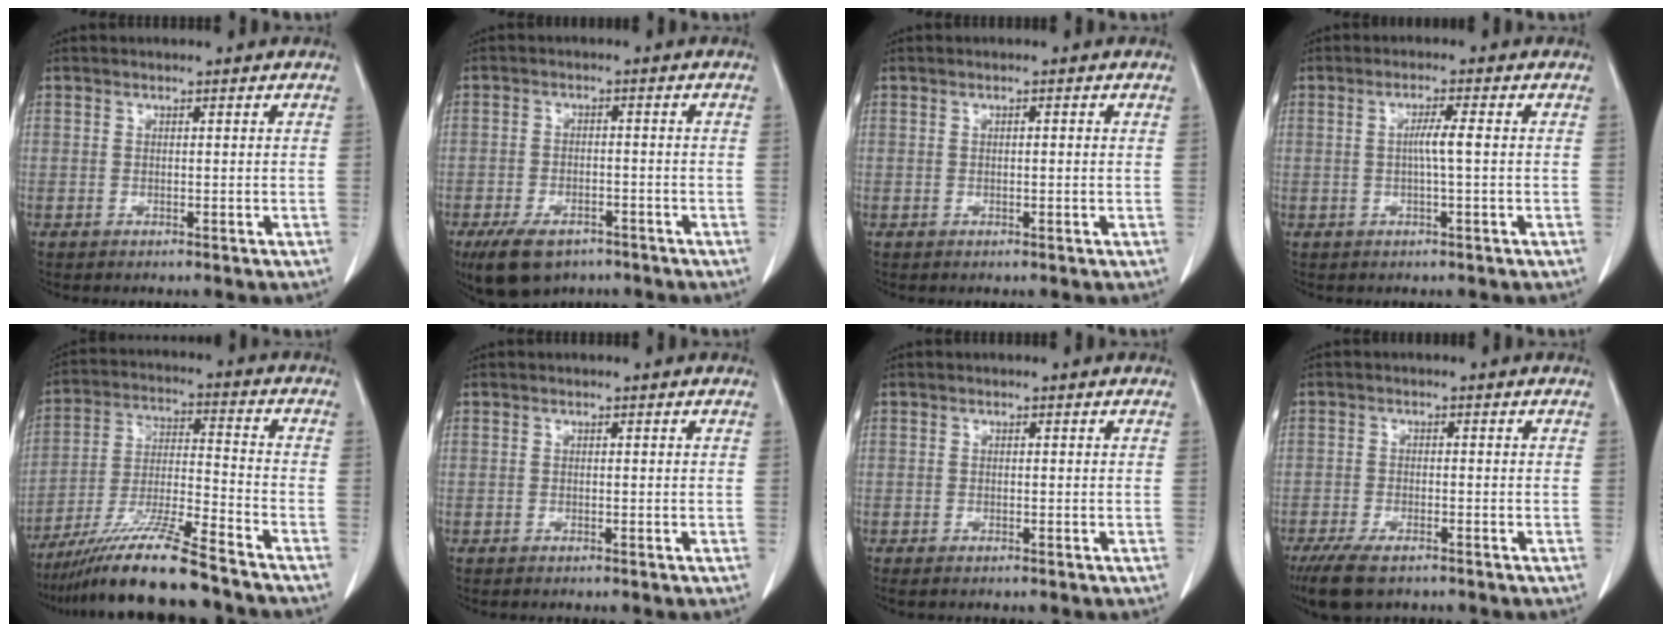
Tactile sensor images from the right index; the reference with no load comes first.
{"total": 9.2, "force": [-6.3, 4.7, 4.8], "torque": [-0.090, -0.002, -0.098]}
{"total": 1.4, "force": [0.3, 0.5, 1.3], "torque": [-0.031, 0.006, 0.007]}
{"total": 3.5, "force": [0.0, 0.2, 3.5], "torque": [-0.067, 0.003, 0.003]}
{"total": 16.7, "force": [-13.4, 0.9, 10.0], "torque": [-0.205, -0.027, -0.237]}
{"total": 0.0}
{"total": 1.3, "force": [-0.6, 0.6, 0.9], "torque": [-0.024, -0.001, -0.007]}
{"total": 7.8, "force": [-5.4, 2.9, 4.7], "torque": [-0.087, -0.014, -0.091]}